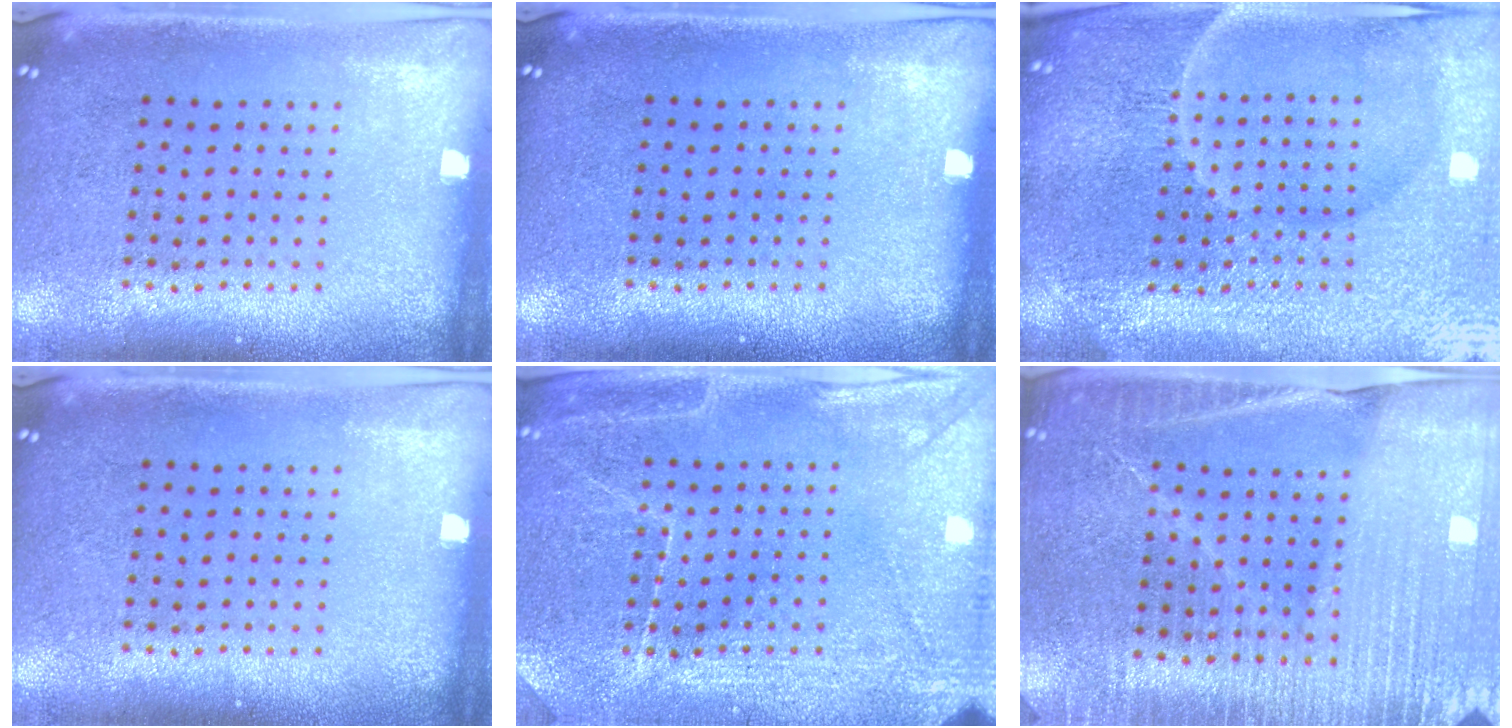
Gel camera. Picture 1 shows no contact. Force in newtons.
{"total": 0.0}
{"total": 5.9, "press": 5.4, "slide": 2.4}
{"total": 0.0}
{"total": 3.2, "press": 3.2, "slide": 0.4}
{"total": 4.0, "press": 3.8, "slide": 1.3}